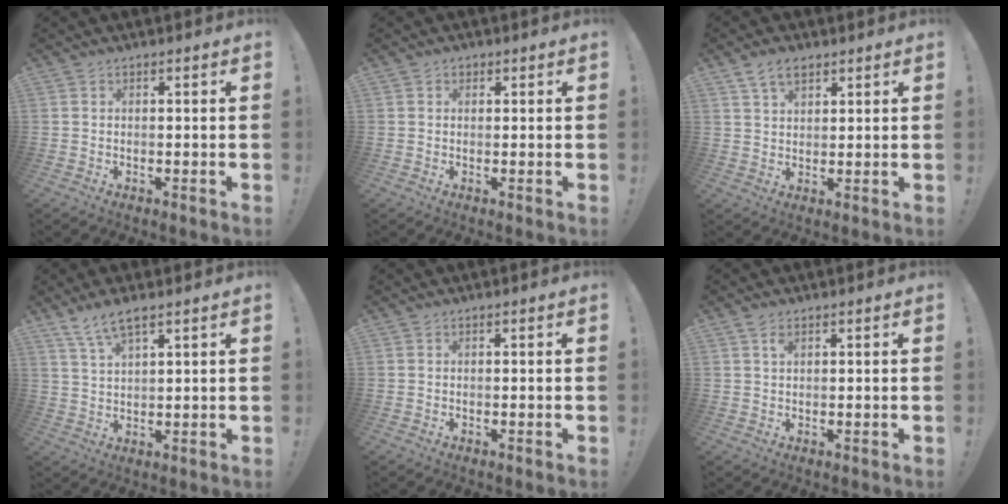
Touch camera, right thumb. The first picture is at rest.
{"total": 1.1, "force": [0.5, 0.9, 0.2], "torque": [-0.004, 0.001, 0.009]}
{"total": 6.1, "force": [3.9, 3.4, 3.3], "torque": [-0.056, -0.010, 0.073]}
{"total": 6.2, "force": [4.6, 1.4, 4.0], "torque": [-0.082, -0.017, 0.085]}
{"total": 0.0}
{"total": 2.0, "force": [1.1, 1.0, 1.3], "torque": [-0.016, -0.003, 0.018]}